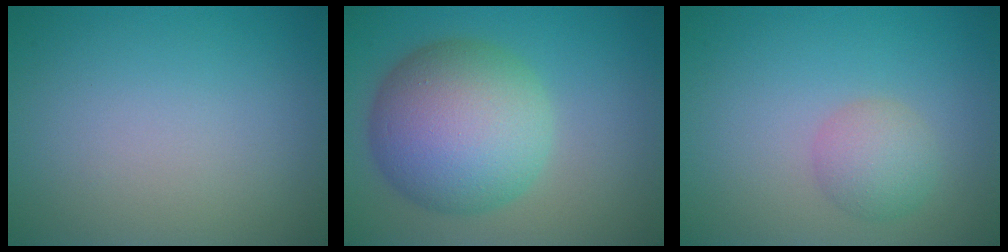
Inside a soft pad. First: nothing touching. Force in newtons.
{"total": 10.3, "press": 10.2, "slide": 0.4}
{"total": 2.5, "press": 2.5, "slide": 0.1}